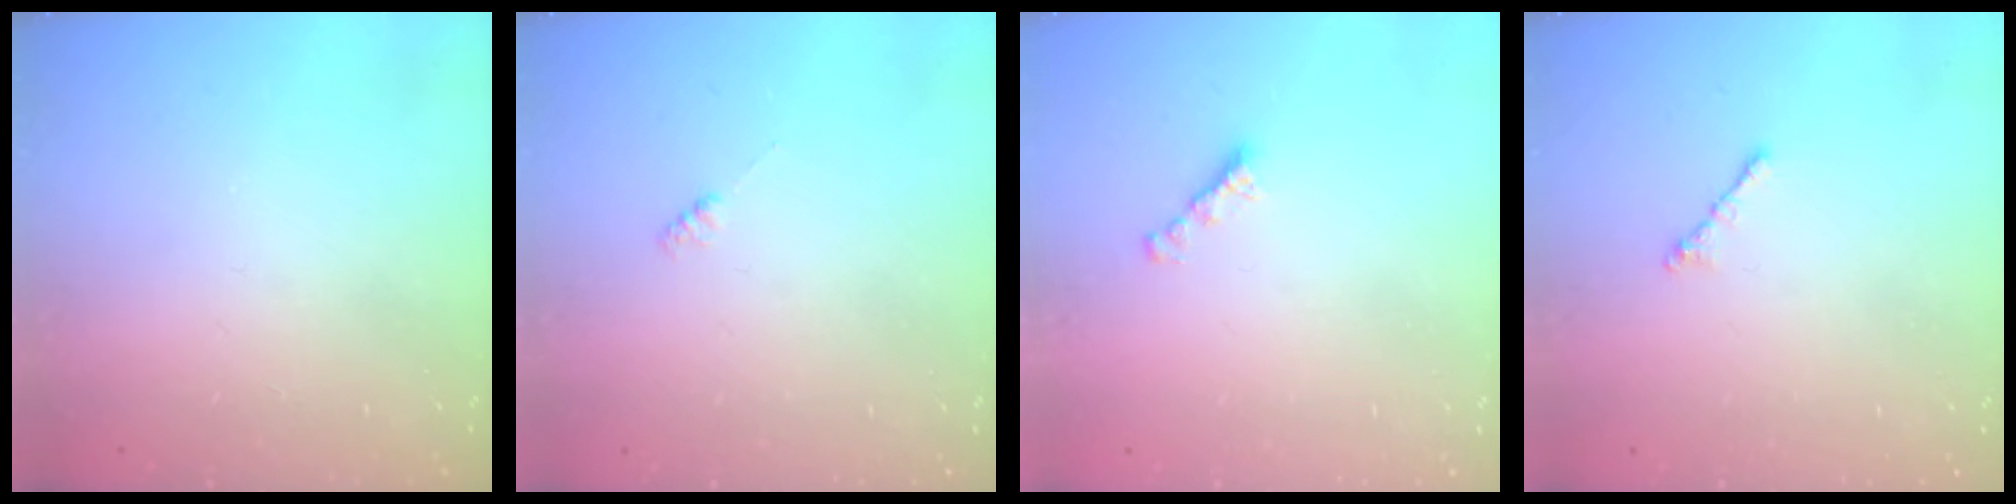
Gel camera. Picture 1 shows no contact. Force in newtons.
{"total": 1.9, "press": 1.9, "slide": 0.3}
{"total": 2.7, "press": 2.6, "slide": 0.7}
{"total": 1.8, "press": 1.7, "slide": 0.6}